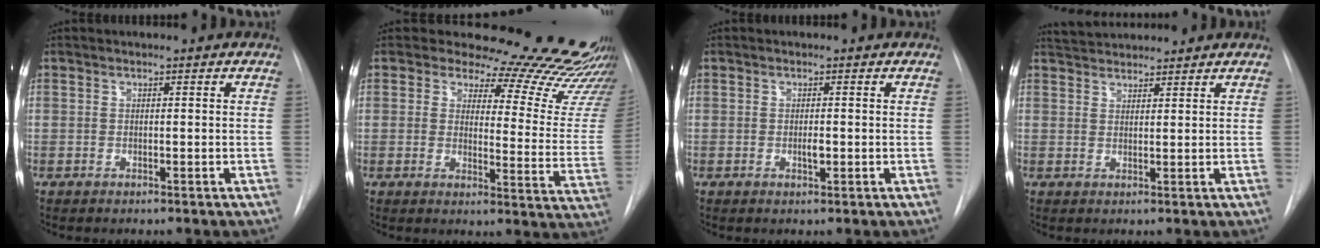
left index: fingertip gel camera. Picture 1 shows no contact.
{"total": 23.3, "force": [21.7, 4.9, 7.0], "torque": [-0.070, -0.130, 0.229]}
{"total": 1.2, "force": [-0.2, 0.5, 1.1], "torque": [-0.020, -0.001, -0.003]}
{"total": 5.3, "force": [5.1, 0.8, 1.0], "torque": [-0.022, 0.036, 0.086]}